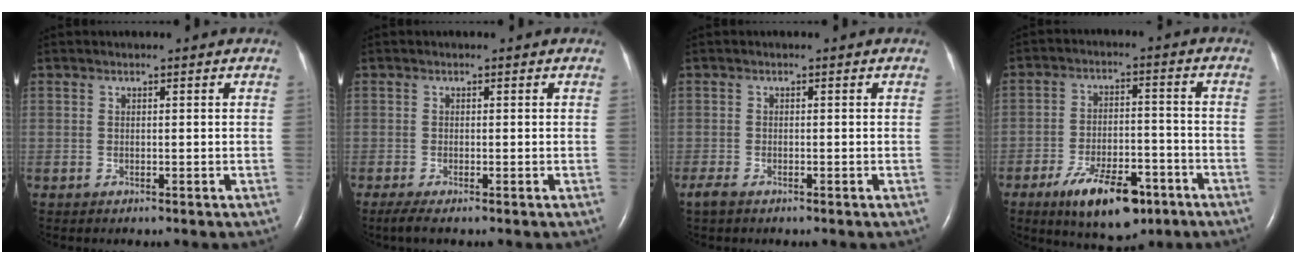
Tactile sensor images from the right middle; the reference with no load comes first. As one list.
[{"total": 1.9, "force": [-1.3, 0.2, 1.4], "torque": [-0.032, -0.008, -0.028]}, {"total": 1.8, "force": [-1.3, 0.6, 1.1], "torque": [-0.029, -0.005, -0.025]}, {"total": 12.5, "force": [-7.5, 4.8, 8.7], "torque": [-0.145, -0.005, -0.115]}]